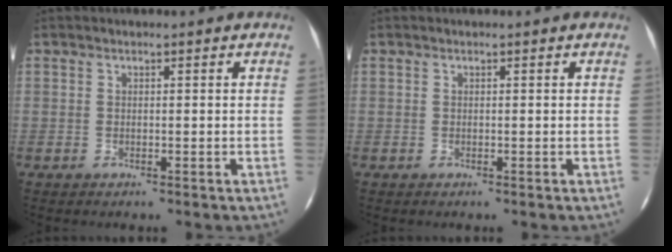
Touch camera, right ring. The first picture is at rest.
{"total": 0.0}